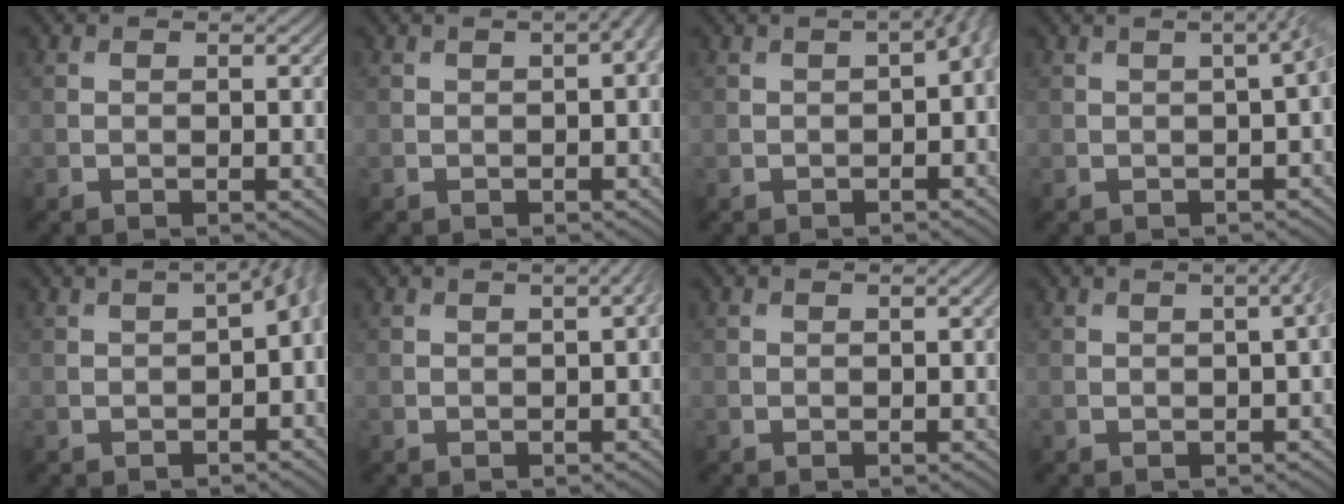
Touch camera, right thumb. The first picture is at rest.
{"total": 2.8, "force": [0.4, 1.0, 2.6], "torque": [-0.029, 0.008, 0.008]}
{"total": 4.0, "force": [-0.3, 1.7, 3.6], "torque": [-0.046, -0.002, 0.002]}
{"total": 4.1, "force": [0.0, 1.1, 3.9], "torque": [-0.036, 0.011, 0.002]}
{"total": 5.3, "force": [-0.6, 2.5, 4.7], "torque": [-0.058, -0.003, -0.003]}
{"total": 2.3, "force": [0.3, 0.6, 2.2], "torque": [-0.022, 0.011, 0.005]}
{"total": 0.0}
{"total": 2.9, "force": [0.1, 0.7, 2.8], "torque": [-0.026, 0.014, 0.004]}